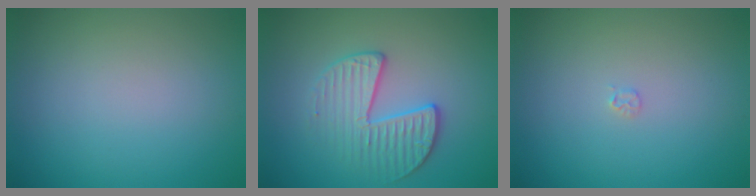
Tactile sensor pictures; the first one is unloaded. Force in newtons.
{"total": 3.3, "press": 3.0, "slide": 1.3}
{"total": 0.5, "press": 0.5, "slide": 0.1}